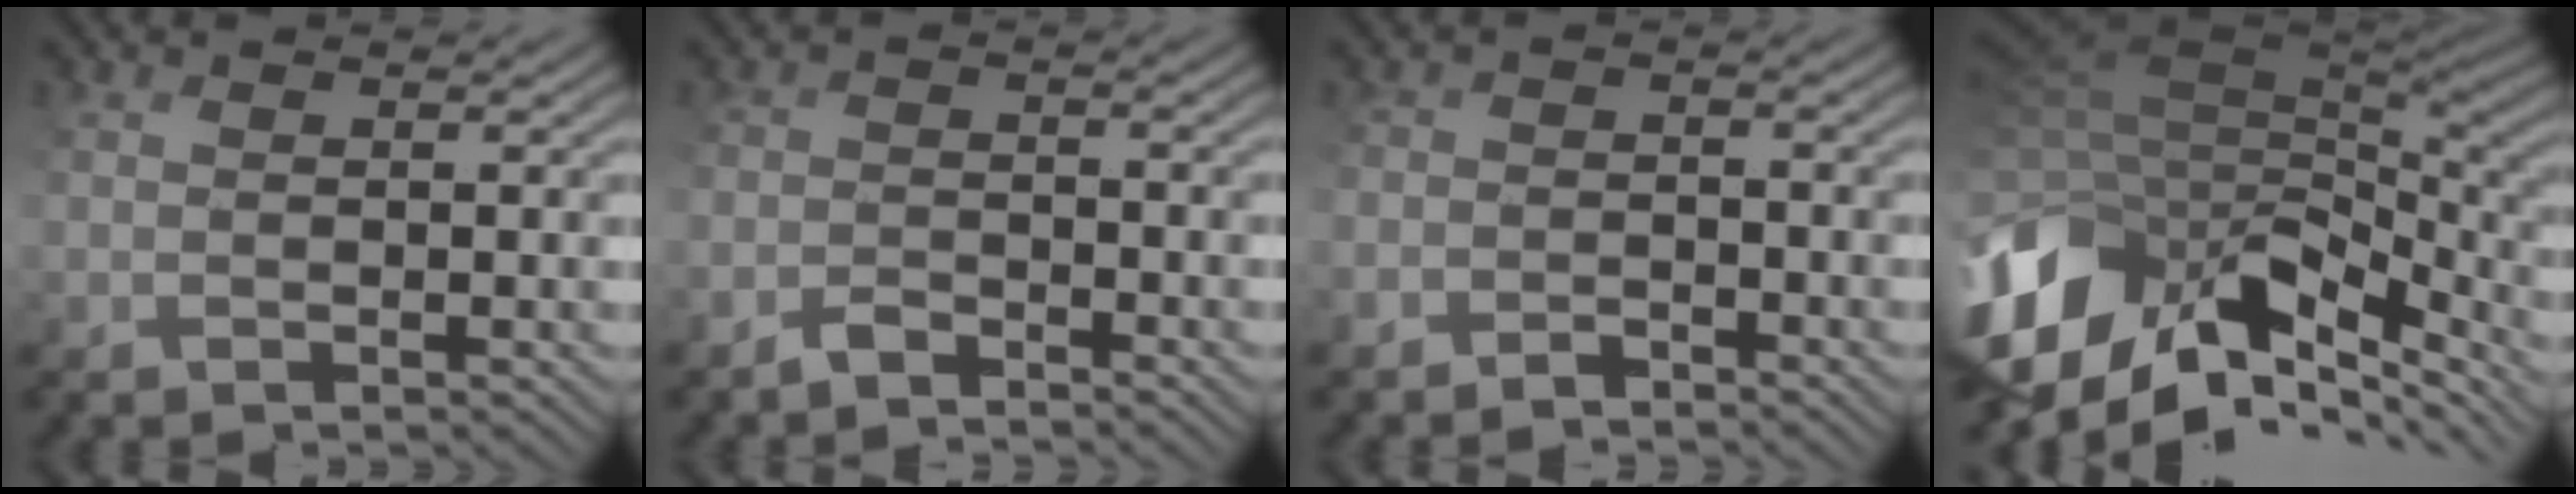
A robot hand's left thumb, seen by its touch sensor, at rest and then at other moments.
{"total": 2.2, "force": [-2.1, 0.5, 0.0], "torque": [0.002, 0.000, -0.043]}
{"total": 2.3, "force": [-2.2, 0.7, -0.2], "torque": [0.007, 0.000, -0.042]}
{"total": 14.9, "force": [-5.4, 10.0, 9.5], "torque": [-0.246, 0.008, -0.072]}